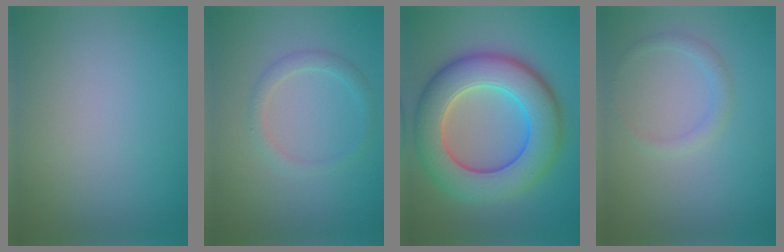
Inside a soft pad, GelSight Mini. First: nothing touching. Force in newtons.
{"total": 1.7, "press": 1.7, "slide": 0.0}
{"total": 10.7, "press": 10.7, "slide": 0.6}
{"total": 1.3, "press": 1.3, "slide": 0.1}